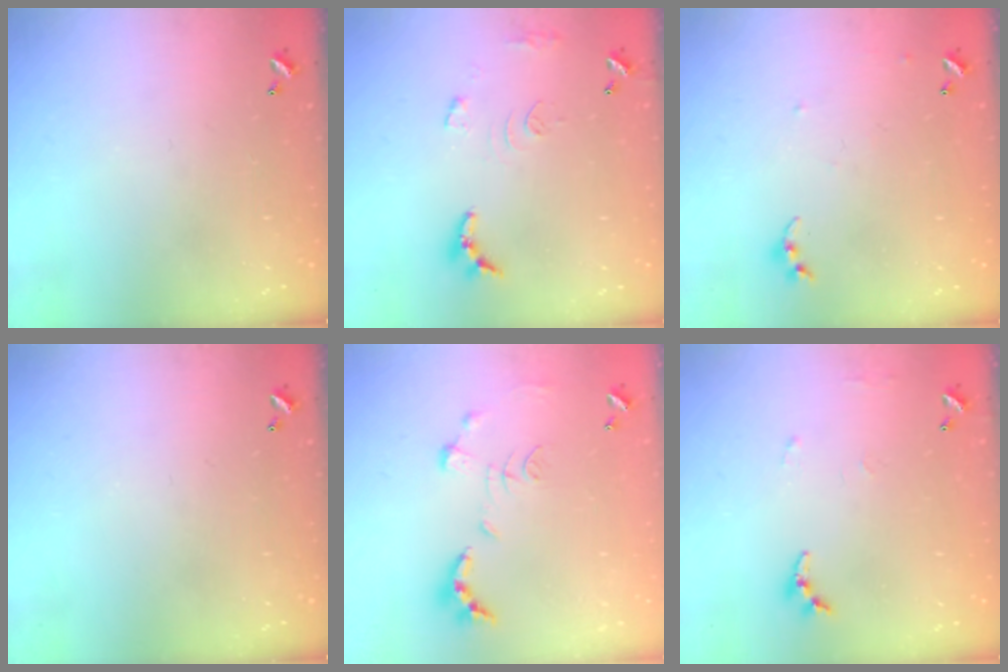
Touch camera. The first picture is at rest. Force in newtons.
{"total": 10.1, "press": 10.0, "slide": 0.8}
{"total": 5.1, "press": 5.0, "slide": 0.5}
{"total": 0.0}
{"total": 1.1, "press": 1.0, "slide": 0.4}
{"total": 5.2, "press": 5.2, "slide": 0.5}